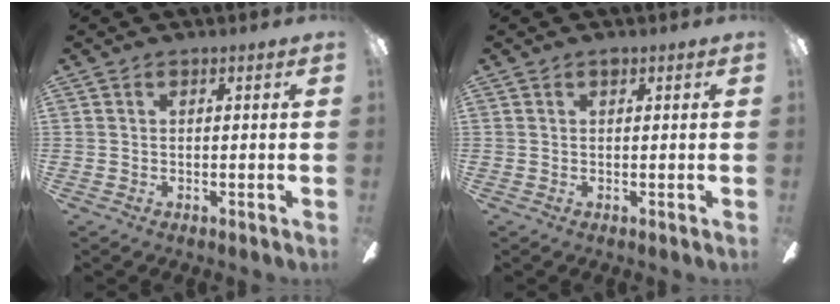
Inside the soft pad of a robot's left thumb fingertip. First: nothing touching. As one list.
[{"total": 0.7, "force": [0.4, 0.3, 0.4], "torque": [-0.009, 0.003, 0.007]}]